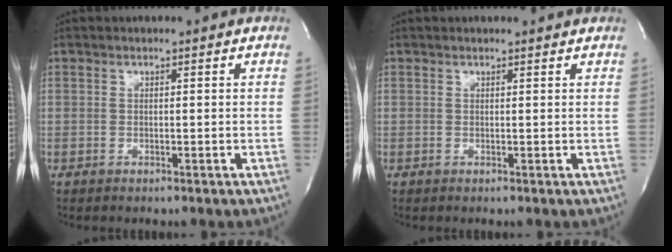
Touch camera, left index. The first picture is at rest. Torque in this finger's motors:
{"motor_torque": [0.91, -1.07, 0.08, 0.01]}